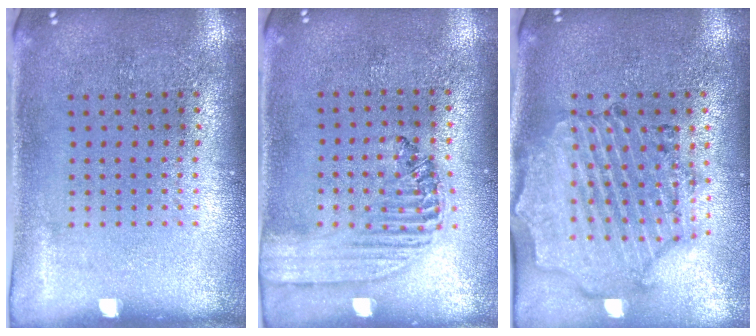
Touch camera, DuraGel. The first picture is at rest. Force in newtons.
{"total": 1.5, "press": 1.3, "slide": 0.7}
{"total": 1.6, "press": 1.6, "slide": 0.4}